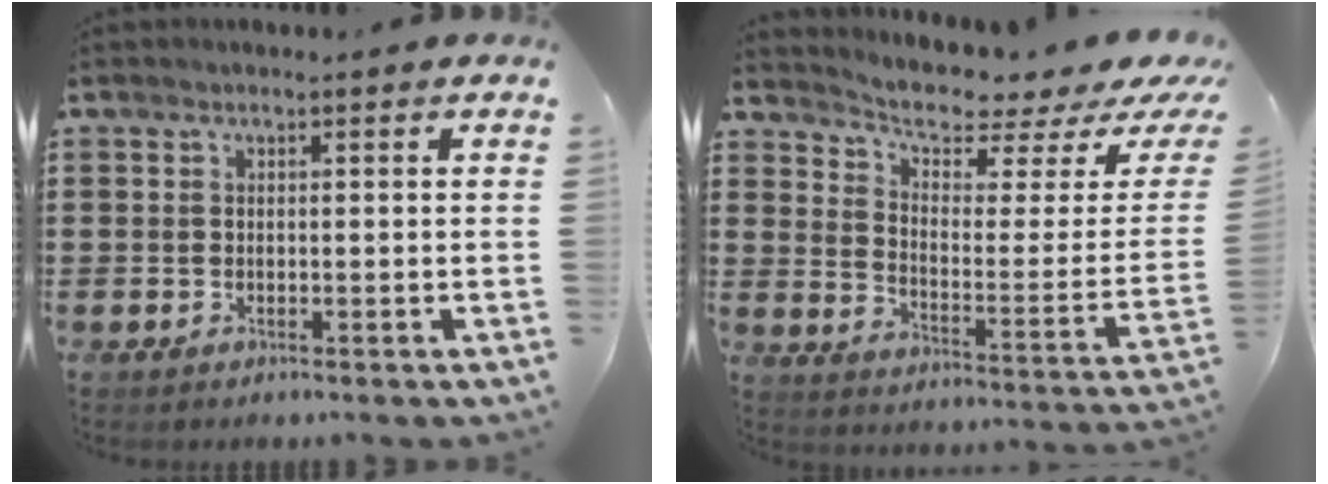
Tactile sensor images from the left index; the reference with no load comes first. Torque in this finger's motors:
{"motor_torque": [0.73, -1.41, 0.18, 0.05]}